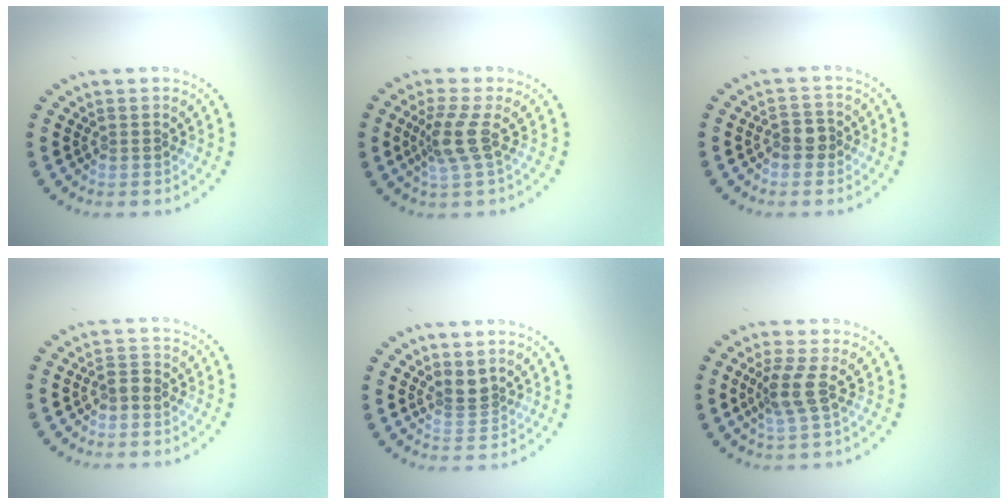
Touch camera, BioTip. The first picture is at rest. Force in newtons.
{"total": 2.8, "press": 2.2, "slide": 1.8}
{"total": 1.9, "press": 1.7, "slide": 0.7}
{"total": 1.3, "press": 1.2, "slide": 0.5}
{"total": 2.0, "press": 1.6, "slide": 1.2}
{"total": 2.5, "press": 2.0, "slide": 1.6}